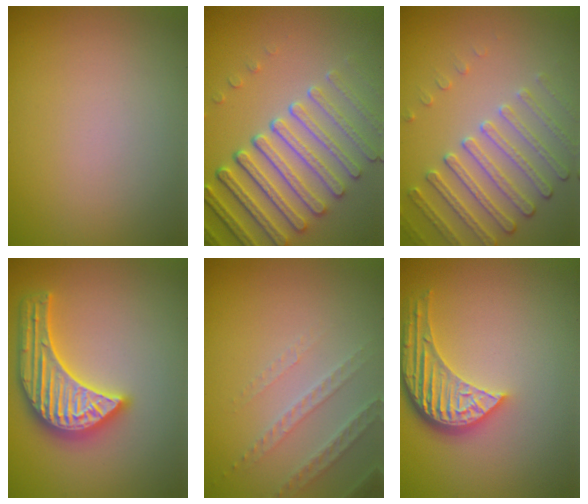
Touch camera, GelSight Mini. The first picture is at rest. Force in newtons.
{"total": 7.3, "press": 5.6, "slide": 4.8}
{"total": 3.3, "press": 3.0, "slide": 1.4}
{"total": 5.6, "press": 5.5, "slide": 0.7}
{"total": 2.5, "press": 2.4, "slide": 0.7}
{"total": 5.3, "press": 3.9, "slide": 3.5}